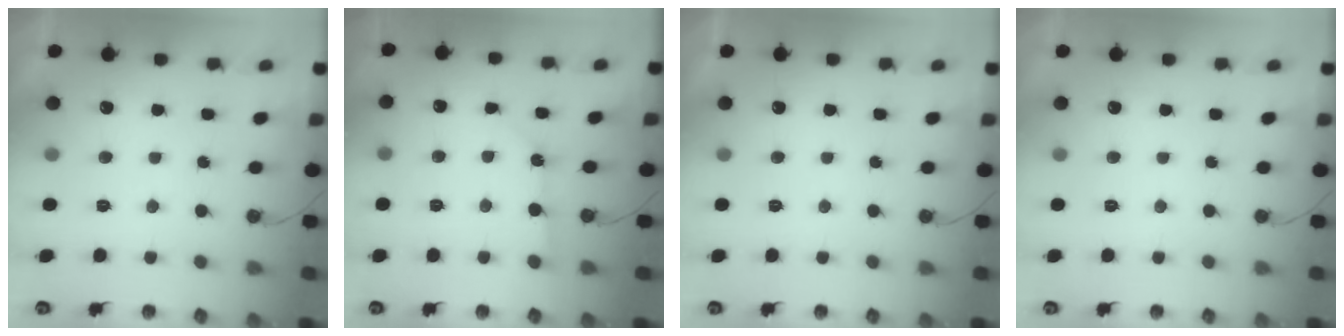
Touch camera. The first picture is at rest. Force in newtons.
{"total": 2.4, "press": 2.4, "slide": 0.3}
{"total": 0.0}
{"total": 0.0}